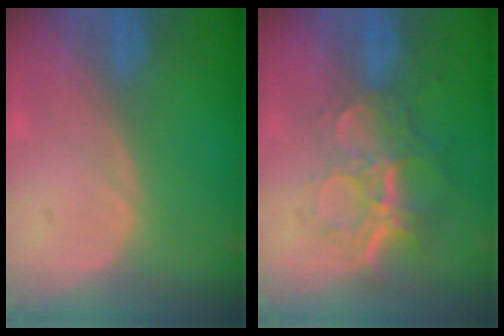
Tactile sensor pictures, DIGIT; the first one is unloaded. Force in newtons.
{"total": 9.2, "press": 7.7, "slide": 5.0}